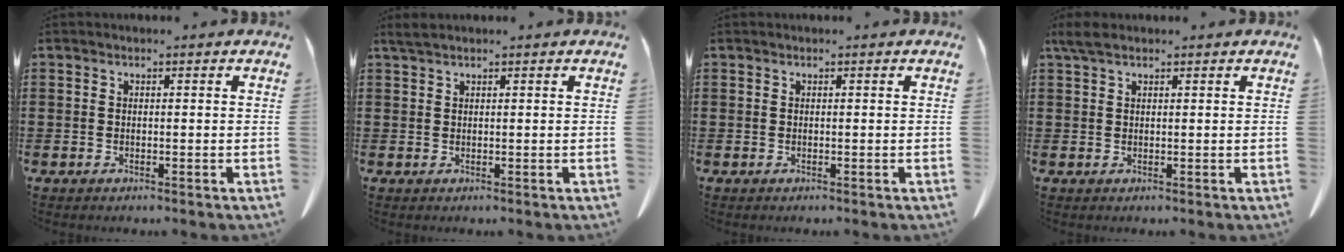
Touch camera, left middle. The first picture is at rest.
{"total": 1.2, "force": [1.0, 0.1, 0.8], "torque": [-0.017, 0.001, 0.018]}
{"total": 0.0}
{"total": 2.2, "force": [1.3, 0.8, 1.5], "torque": [-0.034, 0.004, 0.025]}